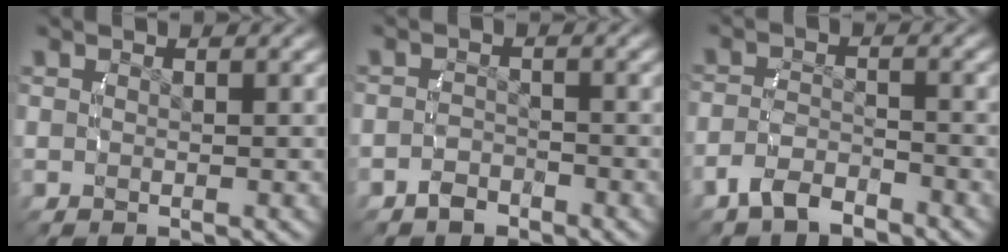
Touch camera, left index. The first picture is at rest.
{"total": 1.8, "force": [-1.6, 0.7, 0.1], "torque": [0.000, -0.005, -0.027]}
{"total": 3.2, "force": [-2.8, 0.9, 1.2], "torque": [-0.018, -0.008, -0.045]}